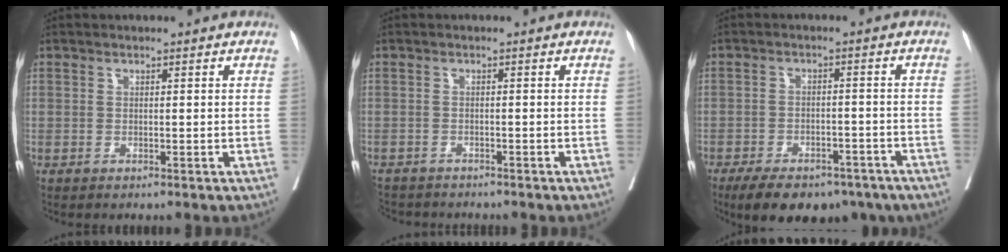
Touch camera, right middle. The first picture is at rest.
{"total": 5.9, "force": [-5.4, 2.2, 1.0], "torque": [-0.023, -0.007, -0.081]}
{"total": 14.6, "force": [-10.2, 7.2, 7.5], "torque": [-0.133, -0.006, -0.140]}